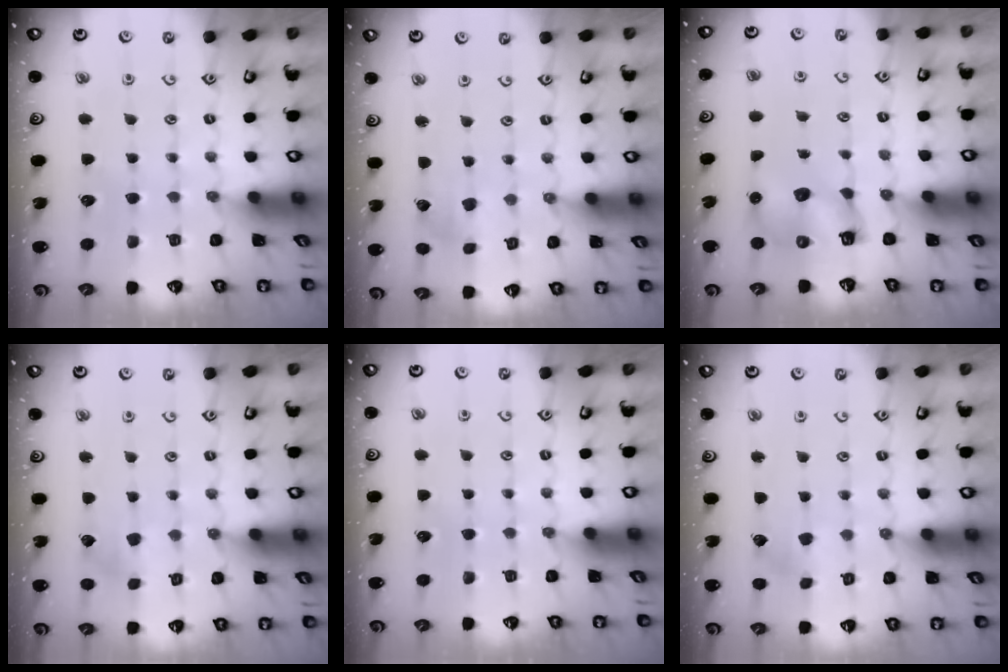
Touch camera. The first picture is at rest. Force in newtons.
{"total": 2.1, "press": 2.0, "slide": 0.3}
{"total": 6.8, "press": 6.8, "slide": 0.9}
{"total": 3.3, "press": 3.3, "slide": 0.2}
{"total": 0.0}
{"total": 2.4, "press": 2.4, "slide": 0.3}